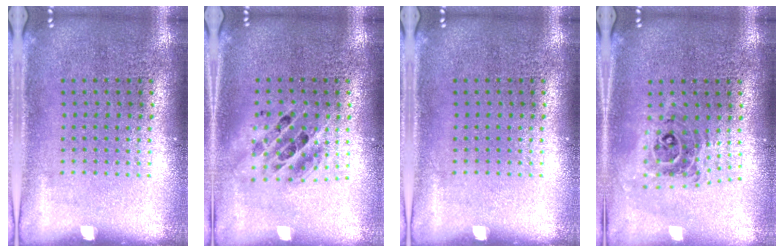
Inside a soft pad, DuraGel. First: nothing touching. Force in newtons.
{"total": 1.3, "press": 1.1, "slide": 0.7}
{"total": 0.0}
{"total": 0.8, "press": 0.8, "slide": 0.1}